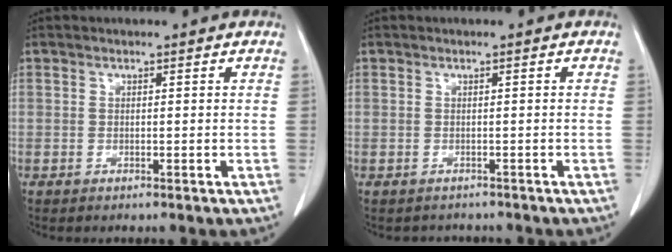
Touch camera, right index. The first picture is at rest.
{"total": 2.2, "force": [-1.8, 1.2, -0.2], "torque": [-0.002, 0.002, -0.029]}